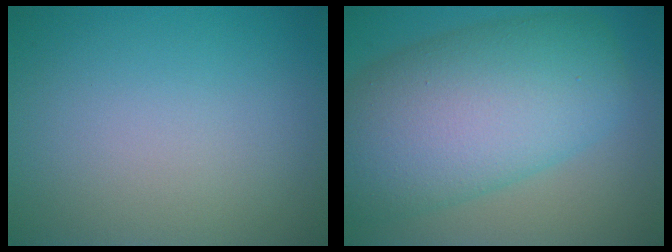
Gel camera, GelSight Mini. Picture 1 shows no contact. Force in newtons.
{"total": 12.0, "press": 12.0, "slide": 0.4}